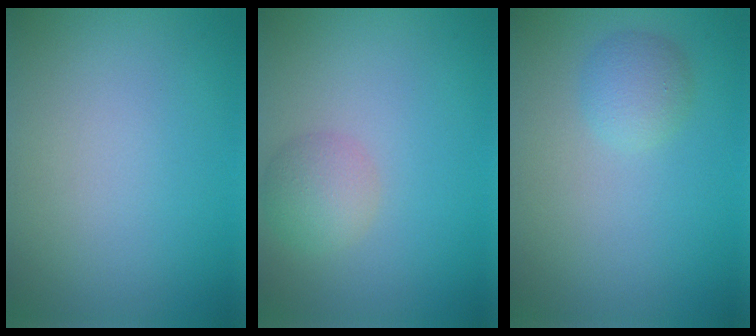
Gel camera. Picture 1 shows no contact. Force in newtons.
{"total": 2.6, "press": 2.6, "slide": 0.1}
{"total": 2.0, "press": 2.0, "slide": 0.1}